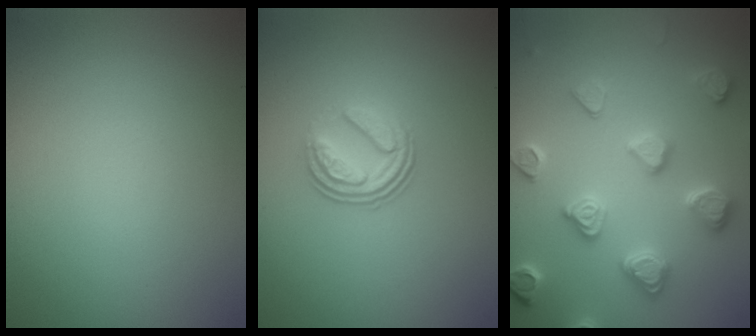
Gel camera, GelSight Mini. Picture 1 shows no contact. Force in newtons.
{"total": 3.6, "press": 2.5, "slide": 2.7}
{"total": 4.5, "press": 4.2, "slide": 1.5}